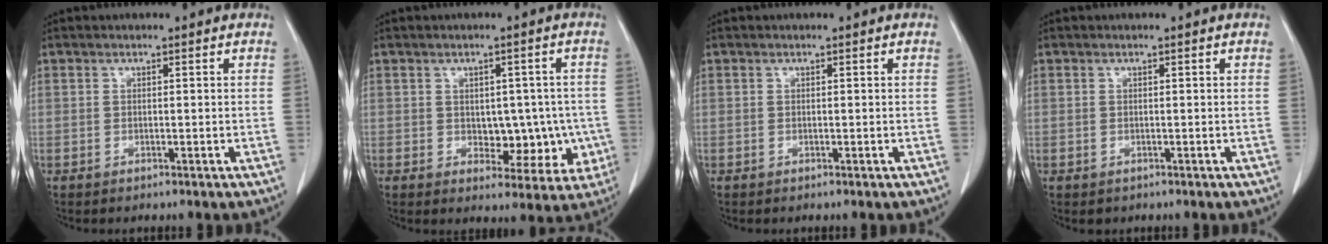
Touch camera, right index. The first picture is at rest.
{"total": 7.6, "force": [-0.8, 4.9, 5.8], "torque": [-0.050, 0.014, 0.002]}
{"total": 0.0}
{"total": 0.6, "force": [-0.2, 0.6, 0.0], "torque": [-0.001, 0.005, -0.003]}